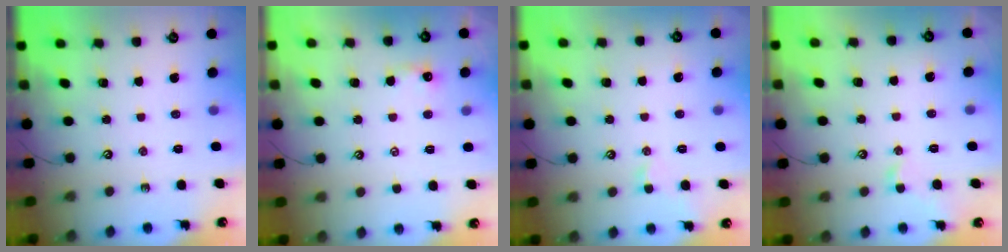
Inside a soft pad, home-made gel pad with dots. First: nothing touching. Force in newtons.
{"total": 1.2, "press": 1.2, "slide": 0.3}
{"total": 0.8, "press": 0.5, "slide": 0.7}
{"total": 0.9, "press": 0.6, "slide": 0.7}